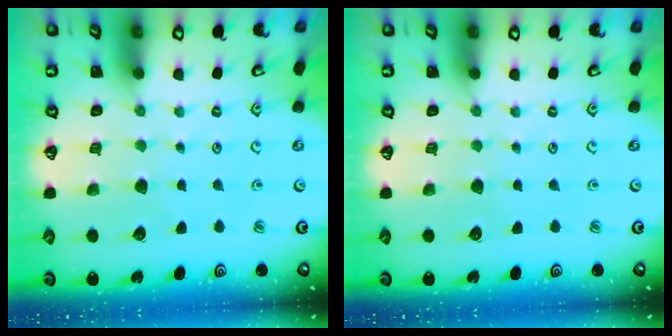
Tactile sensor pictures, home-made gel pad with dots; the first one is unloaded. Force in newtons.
{"total": 0.0}